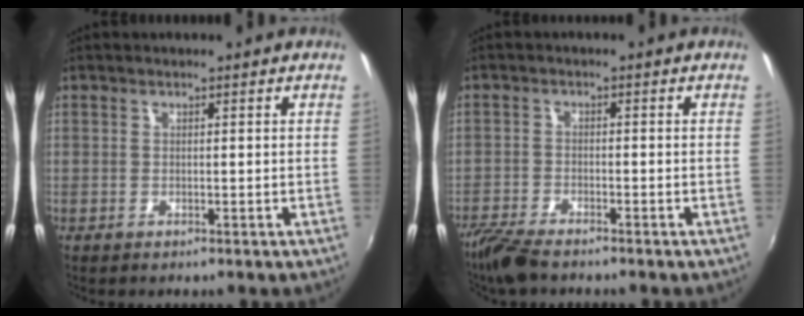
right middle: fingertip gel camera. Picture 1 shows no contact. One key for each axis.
{"total": 6.3, "fx": -5.4, "fy": 1.1, "fz": 3.0, "tx": -0.084, "ty": -0.022, "tz": -0.104}